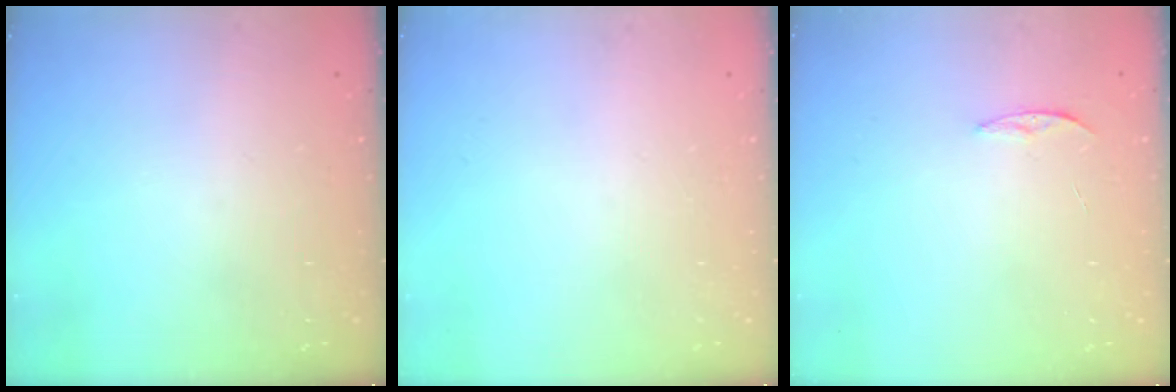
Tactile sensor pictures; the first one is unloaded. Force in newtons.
{"total": 0.0}
{"total": 3.7, "press": 3.7, "slide": 0.5}